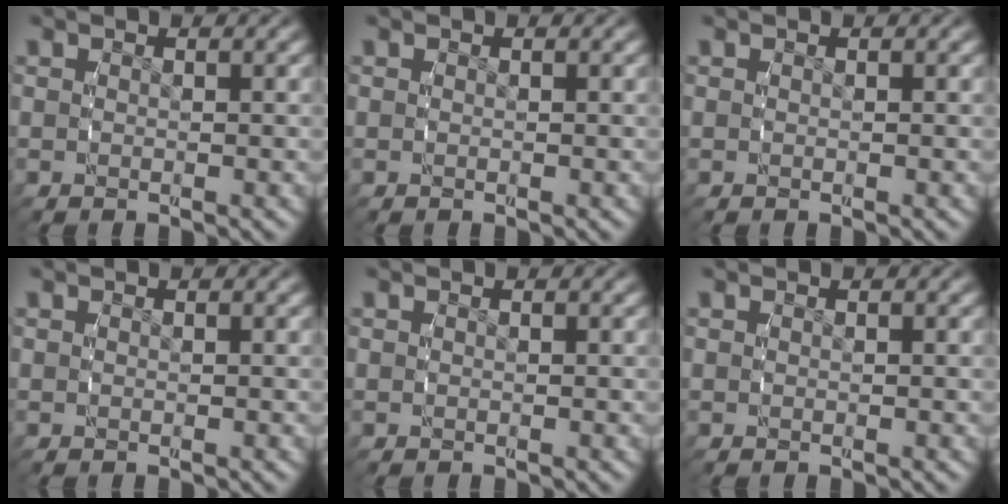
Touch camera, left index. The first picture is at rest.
{"total": 0.0}
{"total": 0.0}
{"total": 0.0}
{"total": 0.0}
{"total": 0.0}